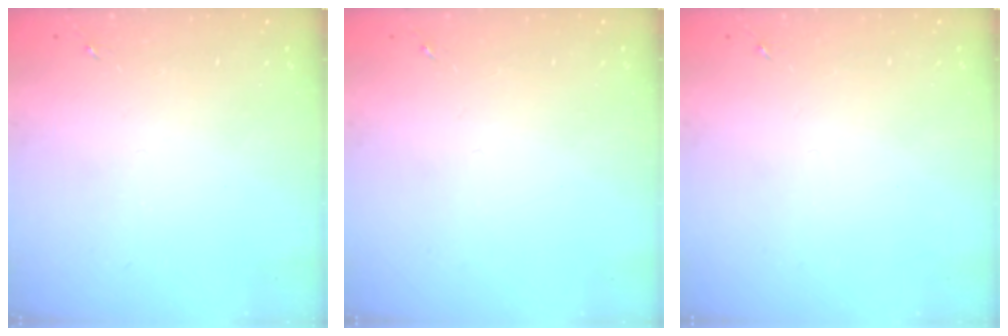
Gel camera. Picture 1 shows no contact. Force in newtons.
{"total": 0.0}
{"total": 0.0}